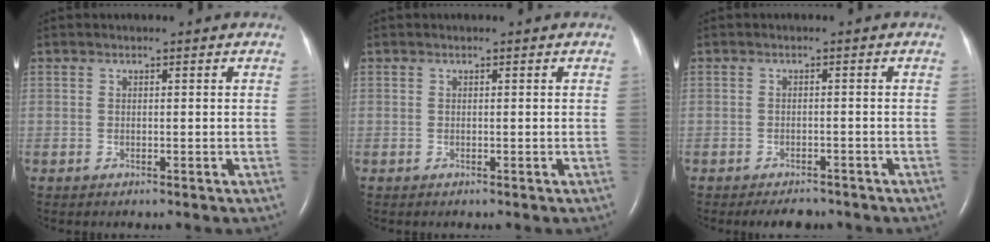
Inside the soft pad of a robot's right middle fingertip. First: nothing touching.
{"total": 0.0}
{"total": 3.4, "force": [-2.9, 1.3, 1.1], "torque": [-0.018, -0.002, -0.039]}